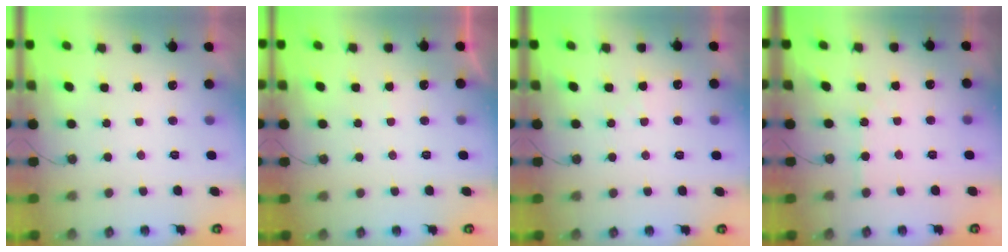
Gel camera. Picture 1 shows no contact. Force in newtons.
{"total": 2.1, "press": 2.1, "slide": 0.4}
{"total": 4.8, "press": 4.7, "slide": 0.8}
{"total": 2.7, "press": 2.7, "slide": 0.4}